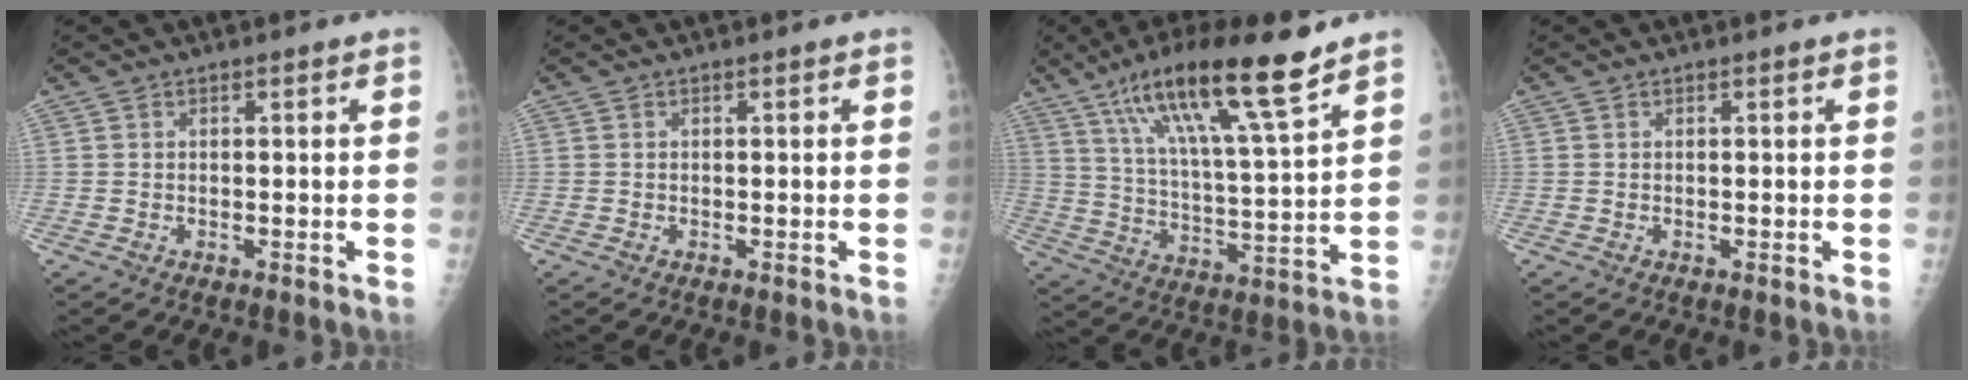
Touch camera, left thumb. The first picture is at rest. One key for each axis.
{"total": 0.0}
{"total": 18.5, "fx": 12.4, "fy": 2.1, "fz": 13.6, "tx": -0.227, "ty": -0.052, "tz": 0.215}
{"total": 0.0}